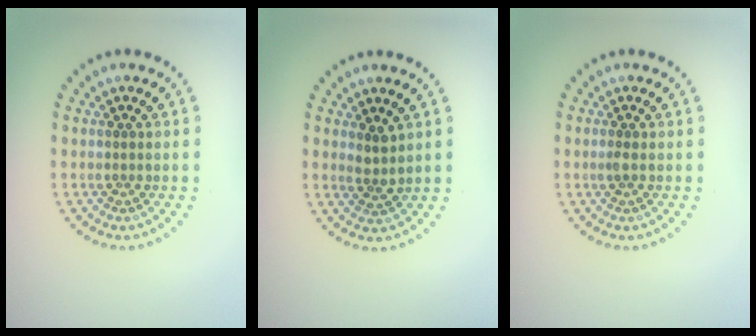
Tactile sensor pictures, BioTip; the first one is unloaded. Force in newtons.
{"total": 1.7, "press": 1.4, "slide": 1.0}
{"total": 0.6, "press": 0.5, "slide": 0.3}